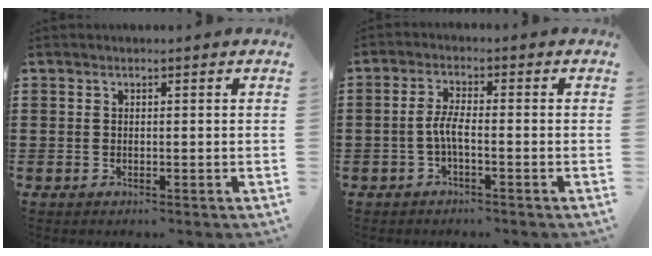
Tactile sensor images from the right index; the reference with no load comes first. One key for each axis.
{"total": 3.3, "fx": -1.0, "fy": 0.4, "fz": 3.1, "tx": -0.078, "ty": -0.006, "tz": -0.025}